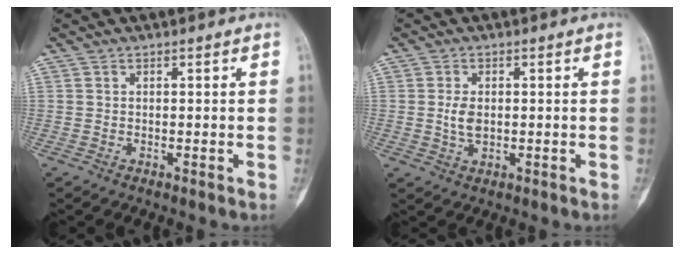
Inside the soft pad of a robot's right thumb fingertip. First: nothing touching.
{"total": 3.5, "force": [0.1, 2.2, 2.7], "torque": [-0.048, -0.002, 0.004]}